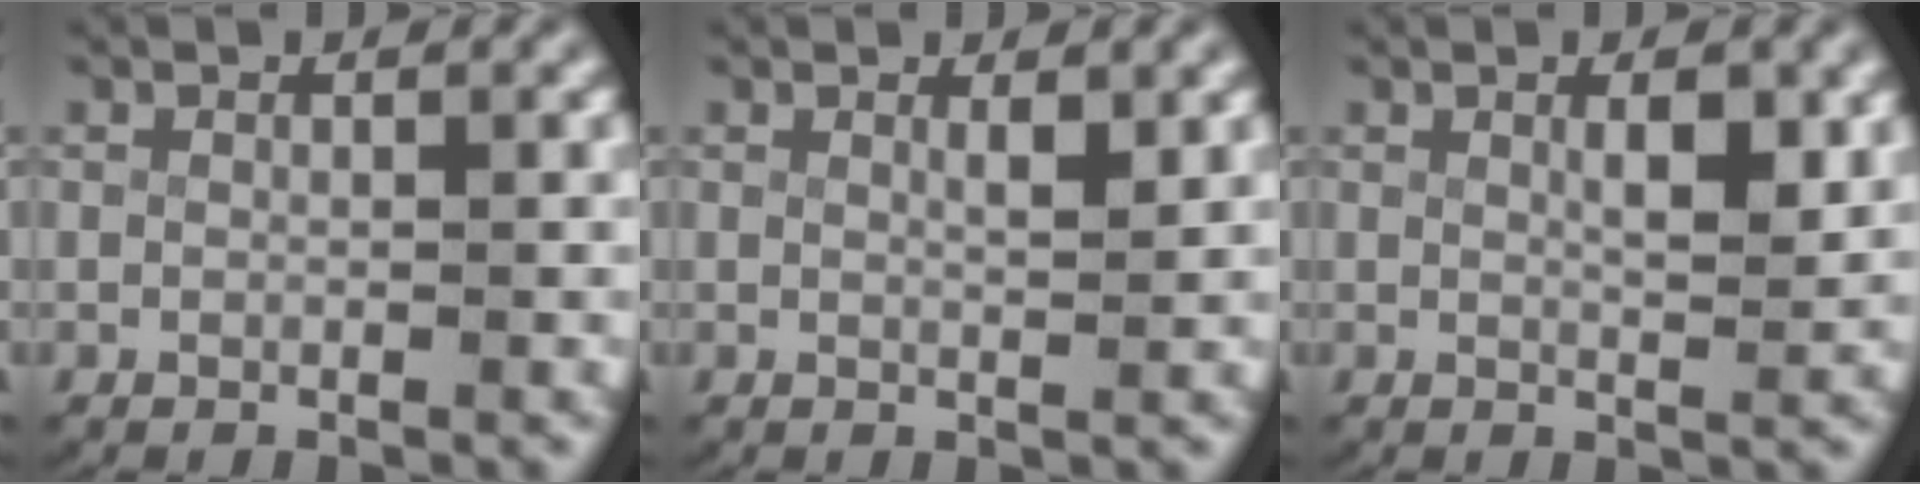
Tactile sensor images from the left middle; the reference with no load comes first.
{"total": 1.3, "force": [0.9, -0.1, 1.0], "torque": [-0.014, -0.013, 0.019]}
{"total": 2.5, "force": [1.0, 0.4, 2.3], "torque": [-0.036, -0.012, 0.021]}